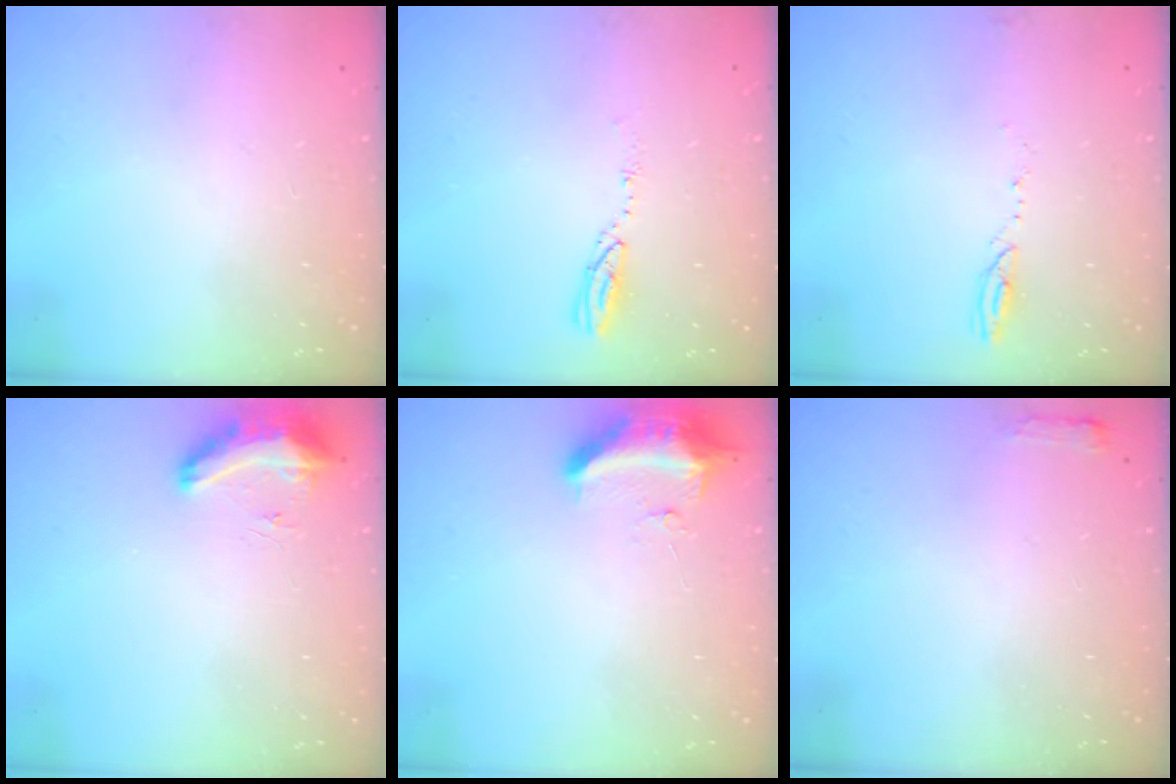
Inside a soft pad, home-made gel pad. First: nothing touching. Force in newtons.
{"total": 3.5, "press": 3.5, "slide": 0.3}
{"total": 4.7, "press": 4.7, "slide": 0.5}
{"total": 17.3, "press": 10.6, "slide": 13.6}
{"total": 9.5, "press": 9.4, "slide": 1.8}
{"total": 2.7, "press": 2.6, "slide": 0.5}